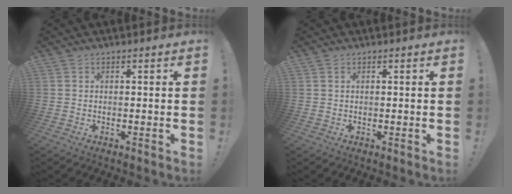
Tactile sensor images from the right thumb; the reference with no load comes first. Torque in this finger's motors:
{"motor_torque": [-0.19, 0.34, 0.21, -0.13, 0.03]}